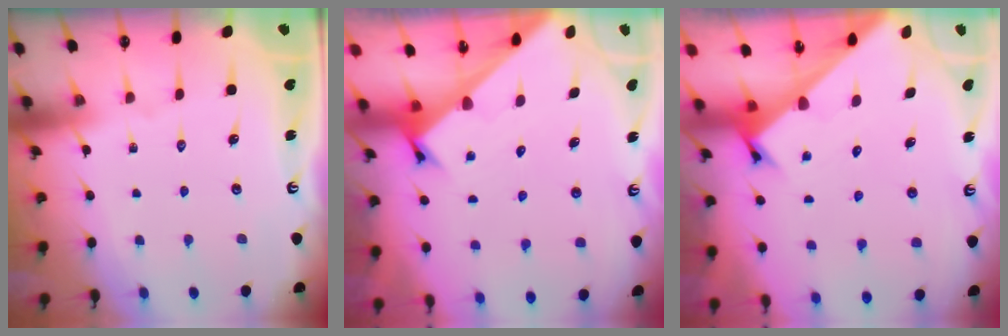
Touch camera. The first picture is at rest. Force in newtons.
{"total": 2.4, "press": 2.4, "slide": 0.2}
{"total": 2.3, "press": 2.3, "slide": 0.2}